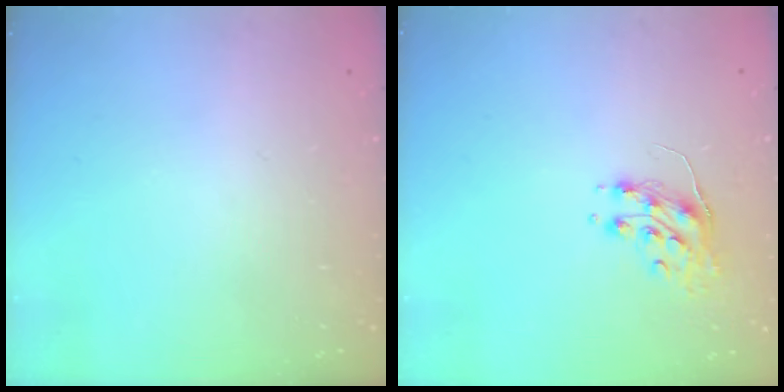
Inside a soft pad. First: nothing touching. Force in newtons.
{"total": 8.9, "press": 8.9, "slide": 0.3}